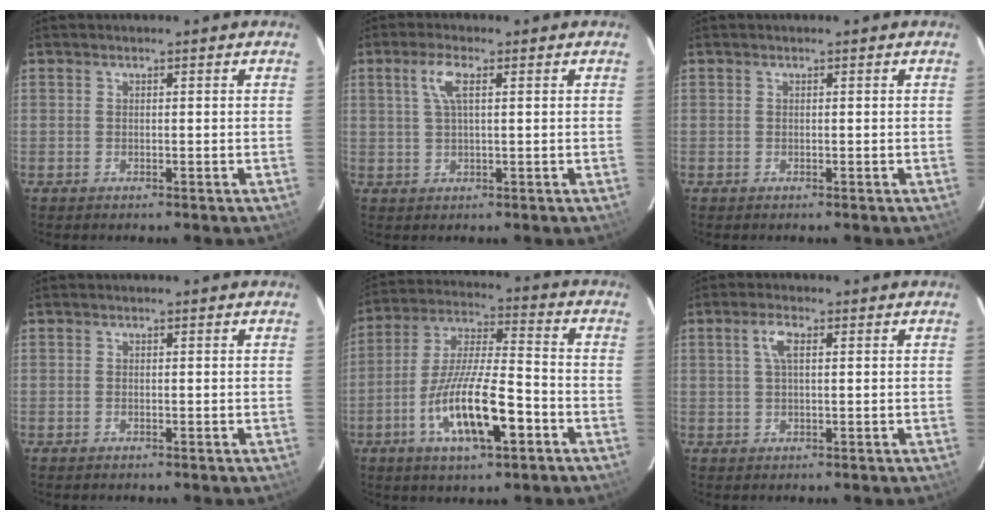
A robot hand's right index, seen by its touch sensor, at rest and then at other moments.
{"total": 4.2, "force": [1.5, 1.0, 3.8], "torque": [-0.078, 0.006, 0.029]}
{"total": 0.0}
{"total": 0.0}
{"total": 15.4, "force": [-6.4, 3.9, 13.4], "torque": [-0.266, -0.012, -0.115]}
{"total": 3.2, "force": [1.0, 1.1, 2.9], "torque": [-0.060, 0.008, 0.019]}